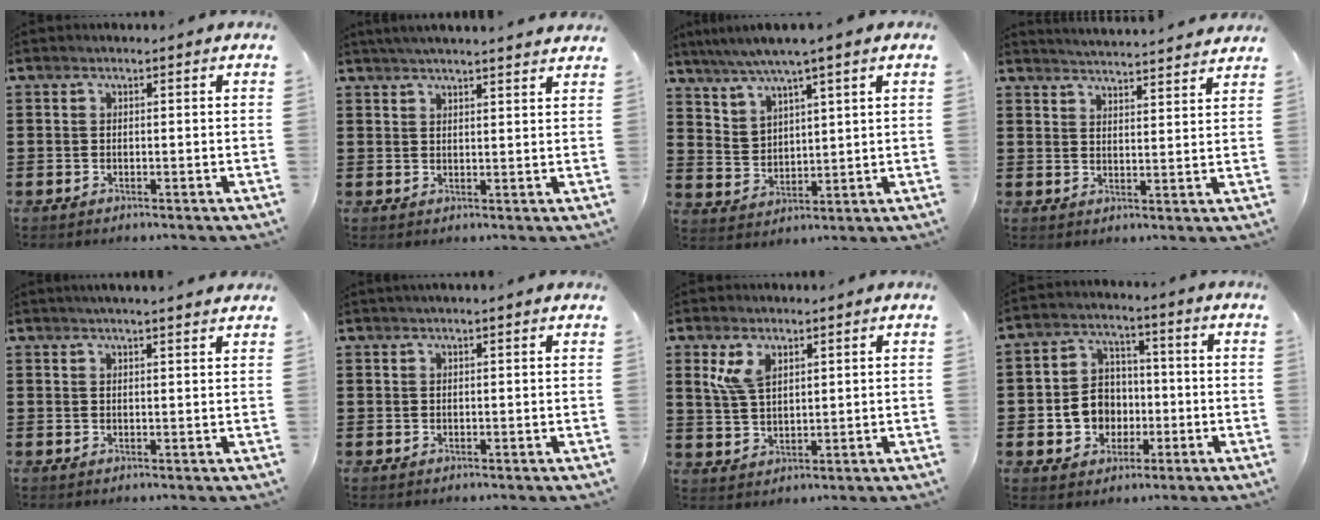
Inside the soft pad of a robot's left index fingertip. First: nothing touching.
{"total": 2.7, "force": [2.6, -0.5, 0.5], "torque": [-0.018, -0.007, 0.048]}
{"total": 4.0, "force": [3.6, 0.4, 1.7], "torque": [-0.044, -0.010, 0.064]}
{"total": 3.8, "force": [3.8, -0.7, 0.1], "torque": [-0.015, -0.025, 0.065]}
{"total": 2.0, "force": [1.9, -0.2, 0.6], "torque": [-0.015, 0.000, 0.036]}
{"total": 0.8, "force": [0.6, -0.1, 0.5], "torque": [-0.011, -0.001, 0.012]}
{"total": 4.5, "force": [2.4, 2.2, 3.1], "torque": [-0.070, 0.005, 0.043]}
{"total": 6.6, "force": [-1.3, 6.0, 2.5], "torque": [-0.054, 0.016, -0.023]}